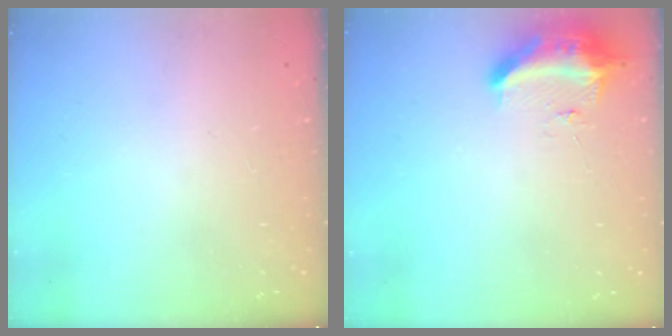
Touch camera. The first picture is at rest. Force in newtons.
{"total": 10.0, "press": 10.0, "slide": 0.4}